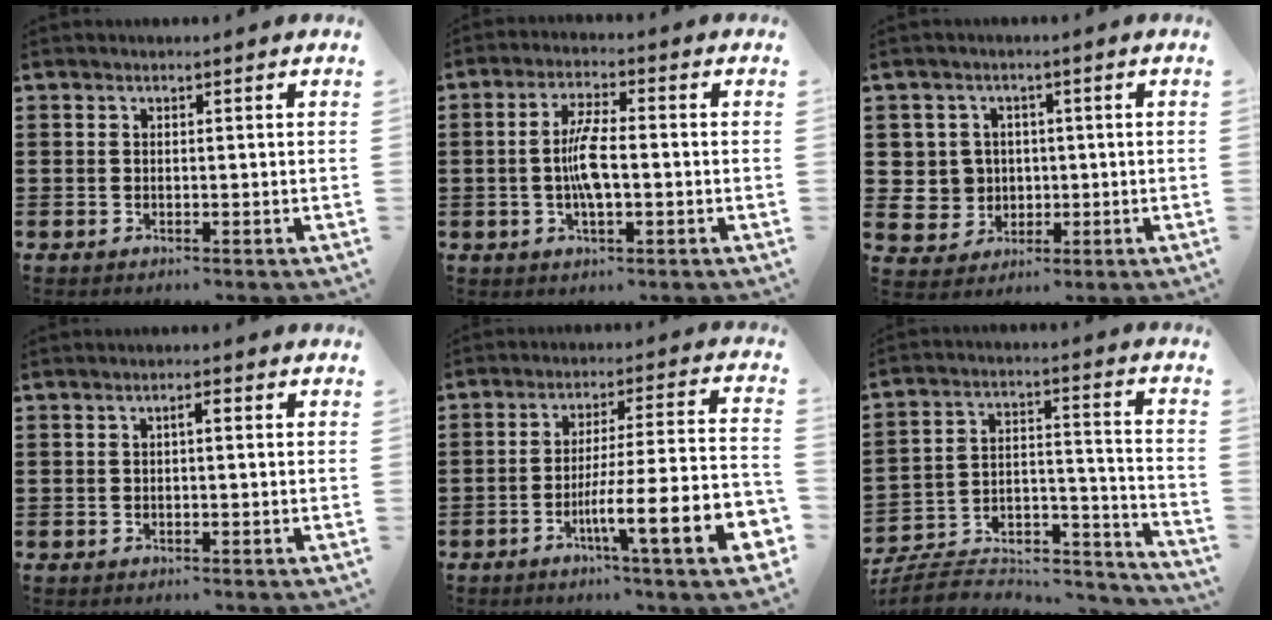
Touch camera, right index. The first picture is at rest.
{"total": 6.3, "force": [-0.7, 1.9, 6.0], "torque": [-0.128, -0.001, -0.021]}
{"total": 4.4, "force": [0.3, 4.4, 0.6], "torque": [-0.035, 0.014, 0.004]}
{"total": 1.3, "force": [0.0, 0.3, 1.2], "torque": [-0.024, 0.004, -0.001]}
{"total": 12.3, "force": [-5.3, 1.4, 11.0], "torque": [-0.191, -0.017, -0.096]}
{"total": 6.1, "force": [-5.2, 2.5, 2.0], "torque": [-0.036, 0.005, -0.101]}